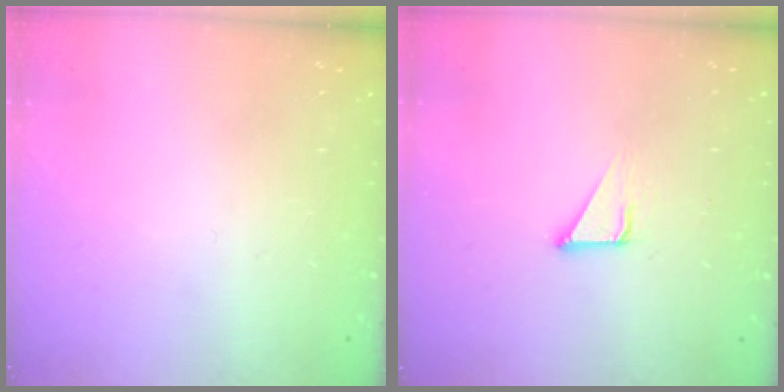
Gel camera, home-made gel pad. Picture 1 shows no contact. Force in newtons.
{"total": 2.1, "press": 2.1, "slide": 0.1}